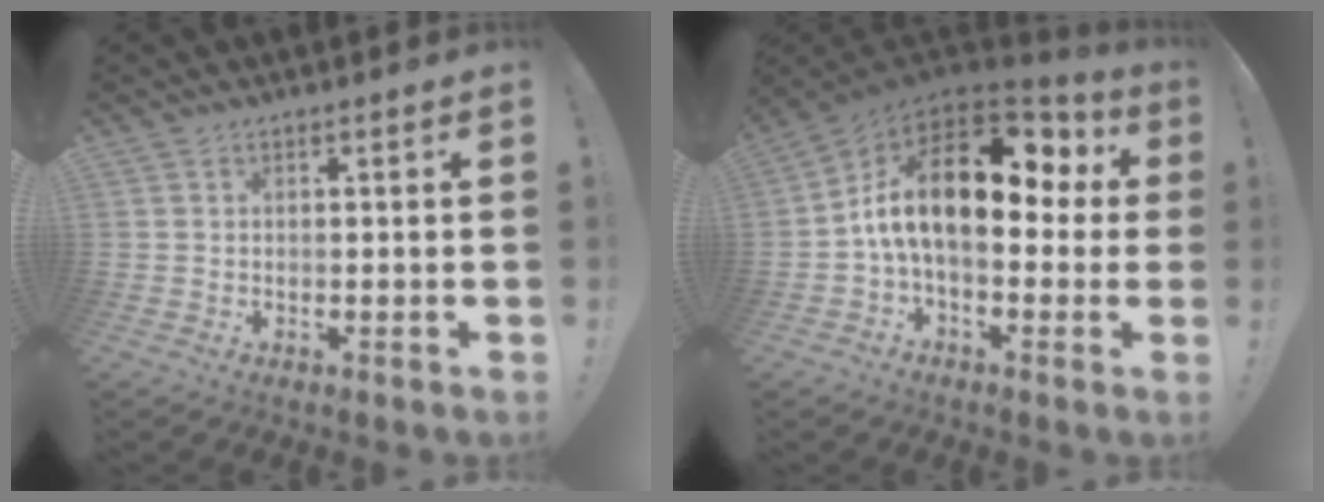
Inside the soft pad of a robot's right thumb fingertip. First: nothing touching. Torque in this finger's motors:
{"motor_torque": [2.56, 2.44, 1.07, -0.22, 0.22]}